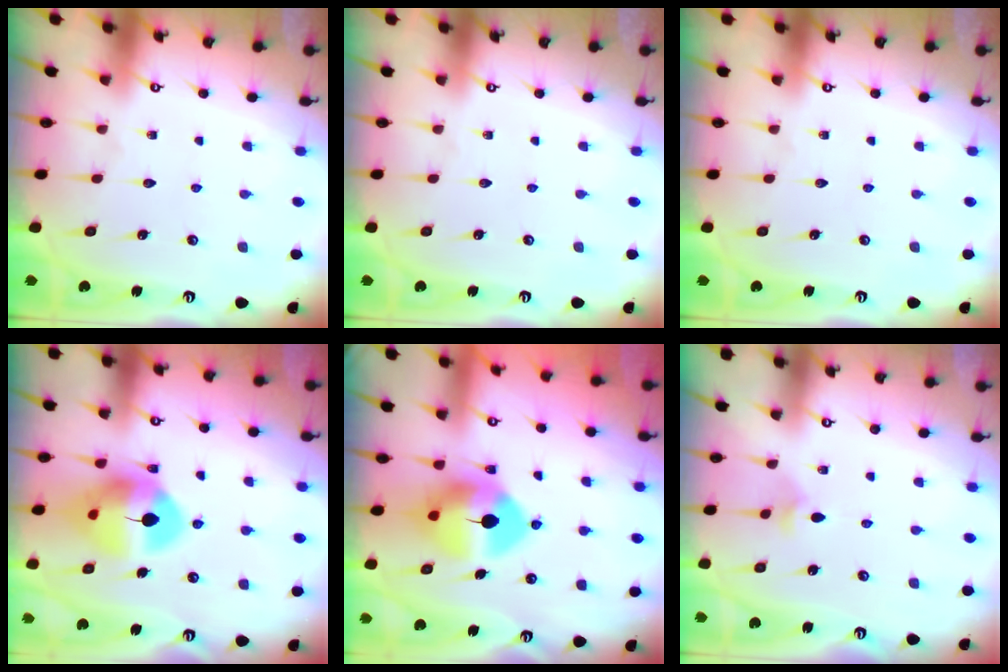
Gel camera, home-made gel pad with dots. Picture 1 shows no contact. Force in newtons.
{"total": 0.0}
{"total": 0.0}
{"total": 13.3, "press": 13.2, "slide": 1.7}
{"total": 11.1, "press": 10.9, "slide": 1.8}
{"total": 2.9, "press": 2.8, "slide": 0.9}